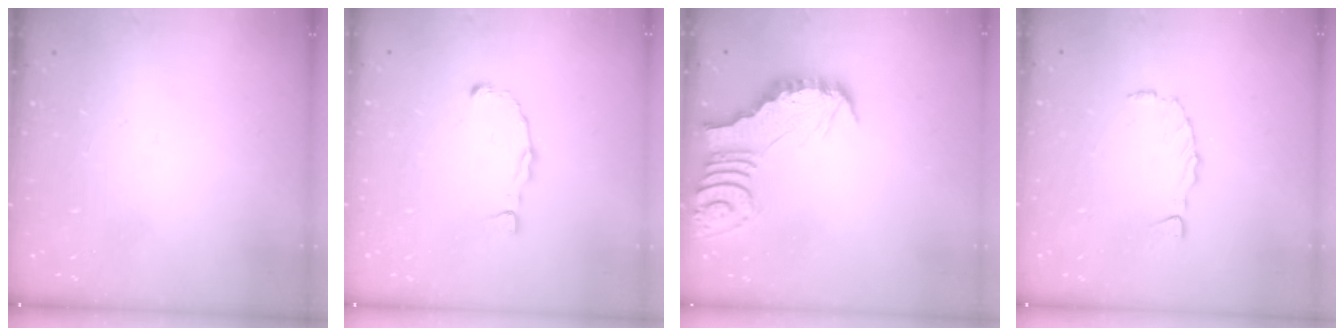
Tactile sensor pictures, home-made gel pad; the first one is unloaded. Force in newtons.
{"total": 2.5, "press": 2.5, "slide": 0.2}
{"total": 2.8, "press": 2.8, "slide": 0.3}
{"total": 1.2, "press": 1.2, "slide": 0.3}